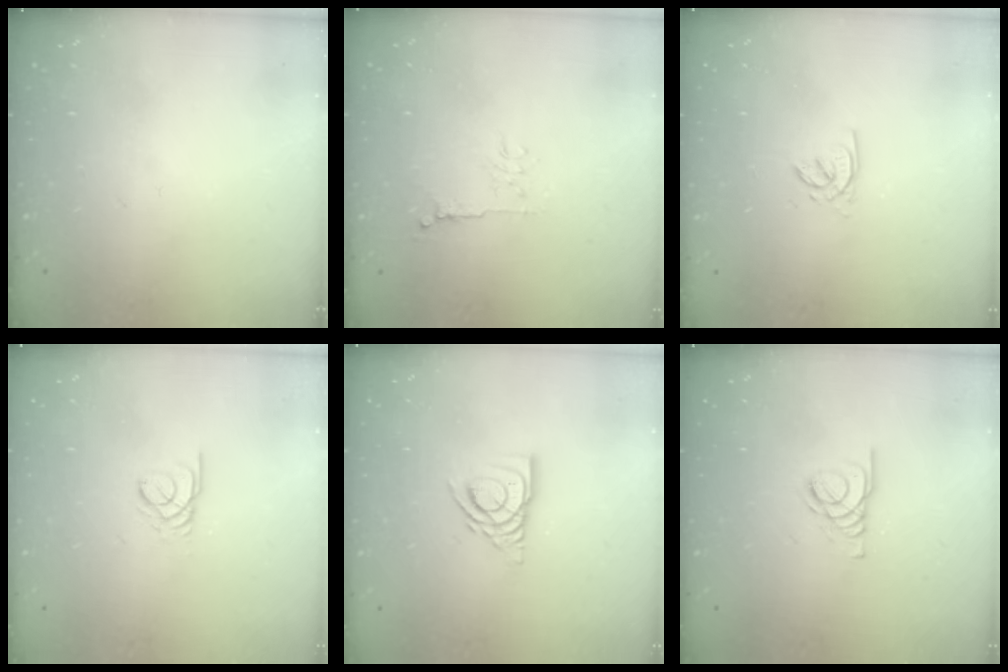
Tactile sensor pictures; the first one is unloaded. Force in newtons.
{"total": 5.4, "press": 5.3, "slide": 0.7}
{"total": 1.5, "press": 1.5, "slide": 0.2}
{"total": 2.3, "press": 2.3, "slide": 0.2}
{"total": 10.5, "press": 10.4, "slide": 1.3}
{"total": 2.1, "press": 2.1, "slide": 0.2}